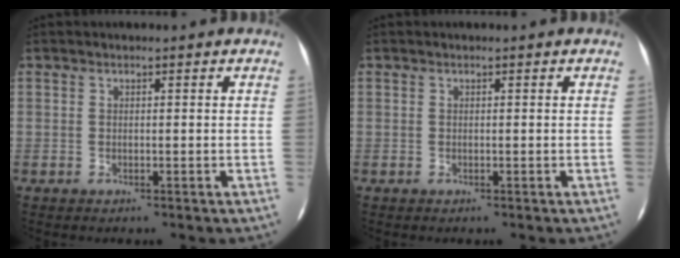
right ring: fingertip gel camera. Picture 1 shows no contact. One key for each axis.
{"total": 0.0}